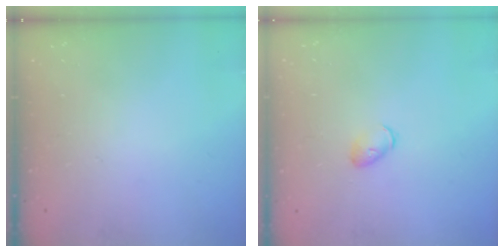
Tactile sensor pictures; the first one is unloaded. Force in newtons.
{"total": 5.5, "press": 5.4, "slide": 1.0}